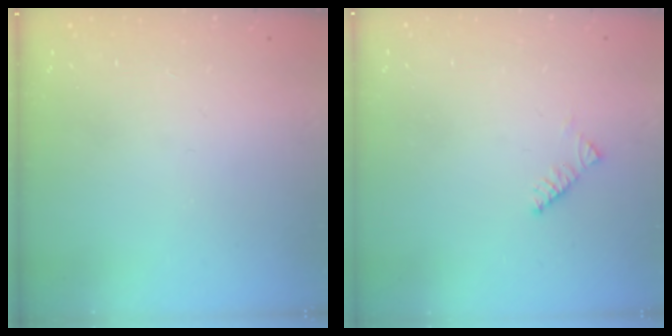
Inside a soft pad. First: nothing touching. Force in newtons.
{"total": 2.9, "press": 2.9, "slide": 0.5}